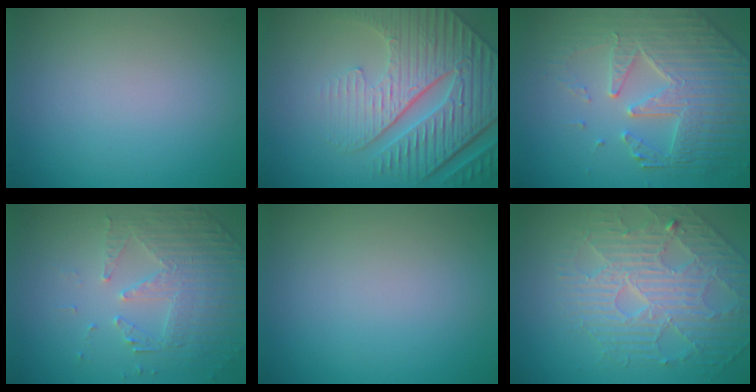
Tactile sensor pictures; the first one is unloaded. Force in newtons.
{"total": 8.0, "press": 6.2, "slide": 5.1}
{"total": 5.9, "press": 5.2, "slide": 2.8}
{"total": 5.1, "press": 3.6, "slide": 3.6}
{"total": 0.0}
{"total": 4.7, "press": 4.6, "slide": 0.6}